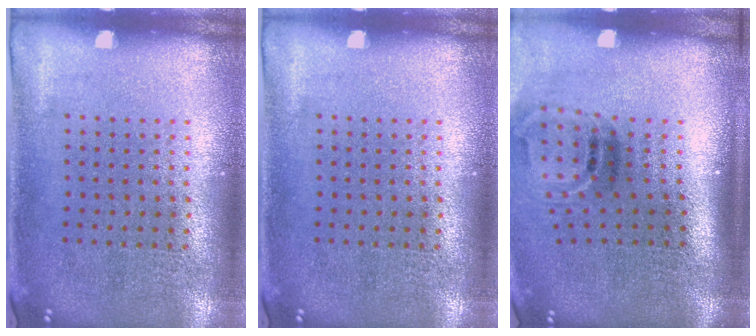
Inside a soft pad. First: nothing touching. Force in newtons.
{"total": 0.0}
{"total": 2.0, "press": 1.2, "slide": 1.6}